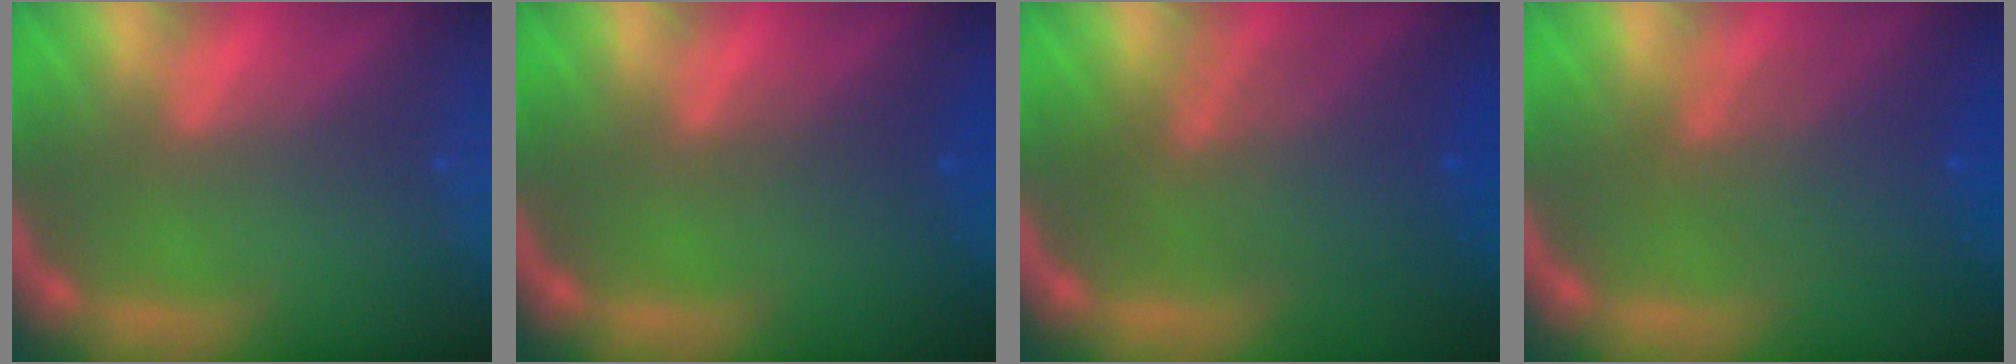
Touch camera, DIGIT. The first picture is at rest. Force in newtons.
{"total": 1.9}
{"total": 7.0}
{"total": 5.1}